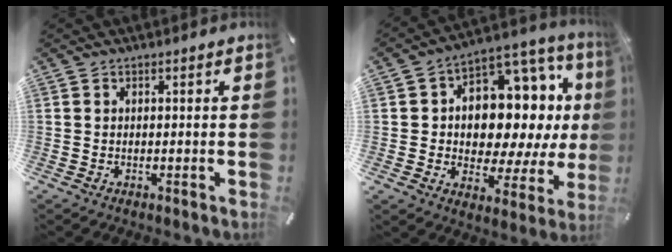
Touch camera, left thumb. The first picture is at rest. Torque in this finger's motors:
{"motor_torque": [2.66, 2.35, 0.58, -0.34, 0.33]}